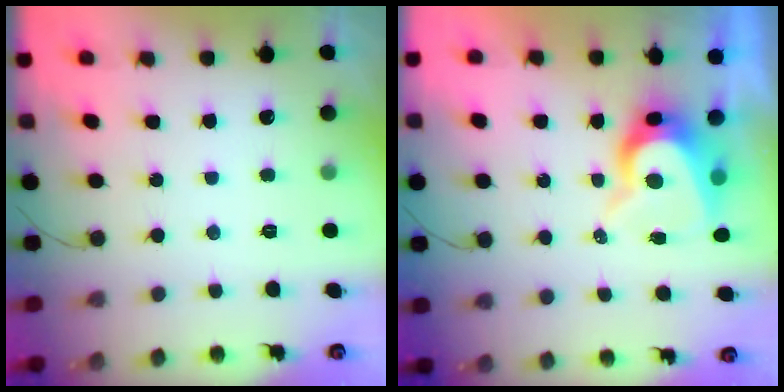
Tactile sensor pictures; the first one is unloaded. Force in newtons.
{"total": 8.3, "press": 8.2, "slide": 0.8}